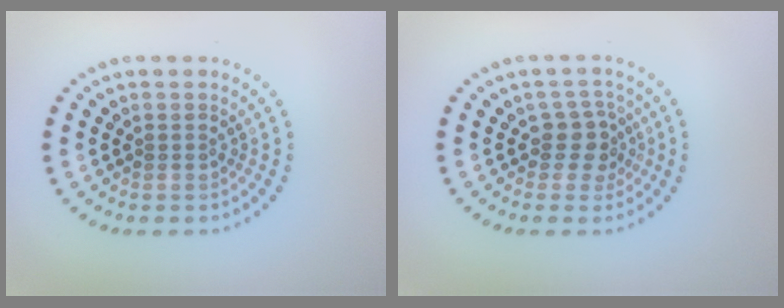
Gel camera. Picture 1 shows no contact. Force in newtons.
{"total": 2.5, "press": 1.9, "slide": 1.6}